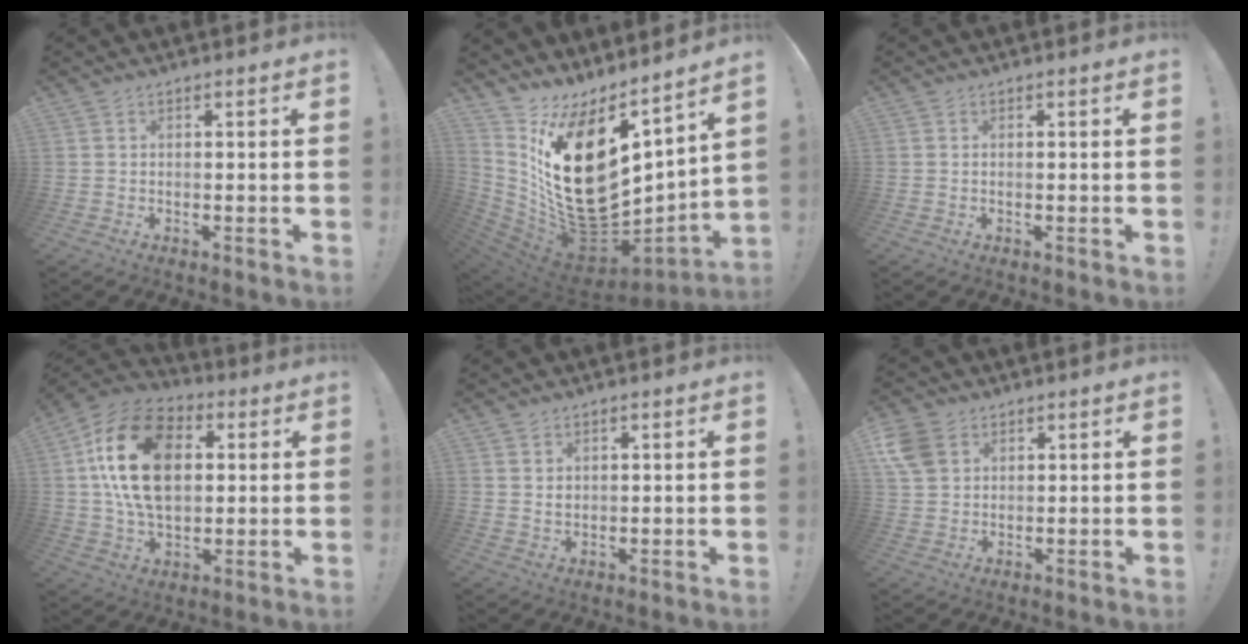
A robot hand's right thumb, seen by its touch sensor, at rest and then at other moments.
{"total": 26.7, "force": [2.8, 16.2, 21.0], "torque": [-0.380, -0.033, 0.089]}
{"total": 0.0}
{"total": 23.0, "force": [4.7, 15.2, 16.7], "torque": [-0.288, -0.006, 0.082]}
{"total": 2.6, "force": [1.5, 2.0, 0.8], "torque": [-0.004, -0.007, 0.027]}
{"total": 8.2, "force": [3.7, 6.2, 3.8], "torque": [-0.074, -0.010, 0.074]}